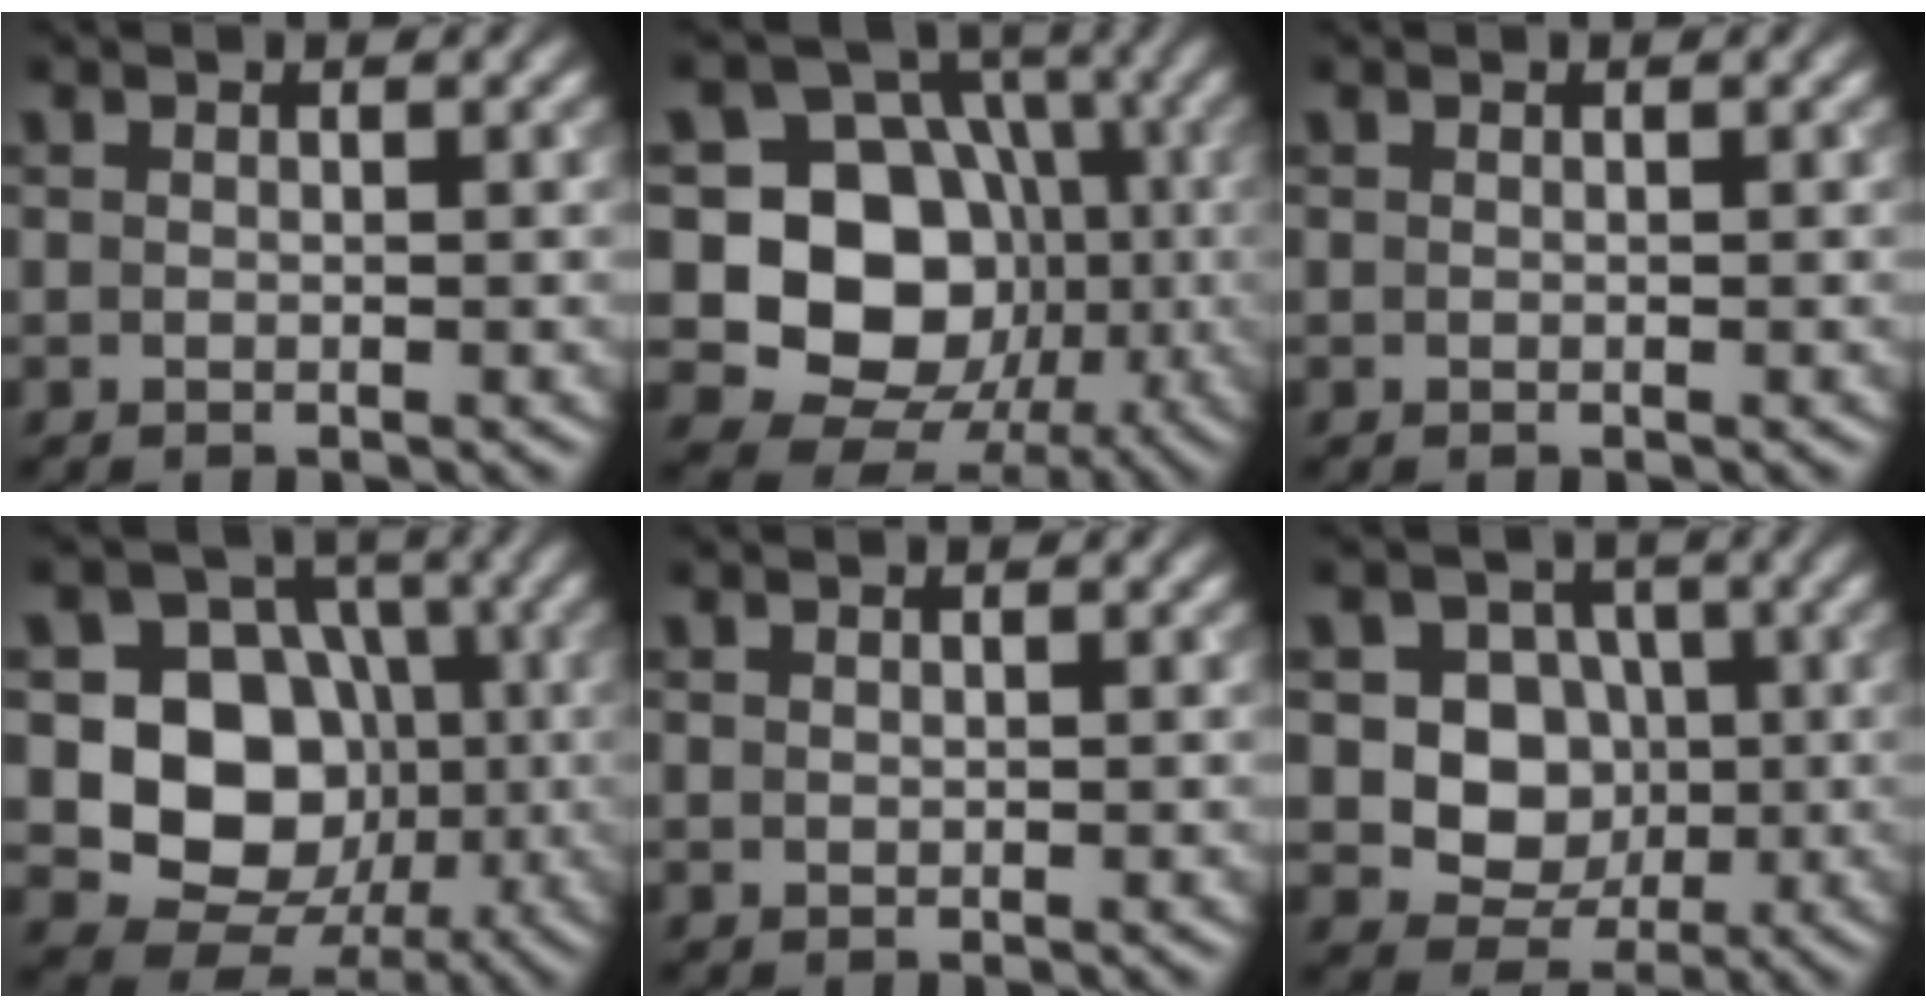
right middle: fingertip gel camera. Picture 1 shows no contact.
{"total": 13.6, "force": [-1.7, 11.5, 7.1], "torque": [-0.115, -0.011, -0.048]}
{"total": 0.0}
{"total": 9.9, "force": [-1.1, 8.2, 5.4], "torque": [-0.082, -0.008, -0.032]}
{"total": 0.0}
{"total": 7.1, "force": [0.5, 6.3, 3.2], "torque": [-0.037, 0.013, -0.005]}